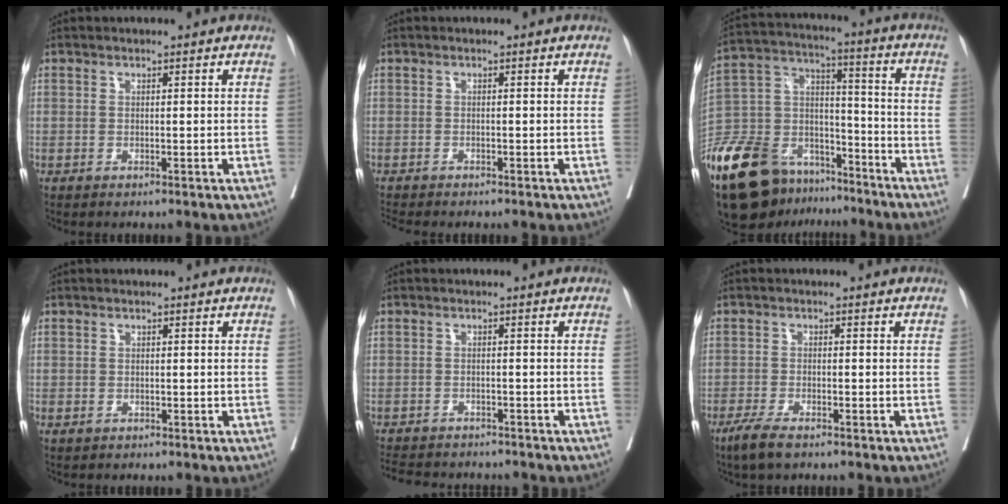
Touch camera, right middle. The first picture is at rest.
{"total": 3.5, "force": [-3.3, 0.1, 1.3], "torque": [-0.016, -0.010, -0.050]}
{"total": 19.9, "force": [-14.5, 9.6, 9.6], "torque": [-0.213, 0.022, -0.259]}
{"total": 0.5, "force": [-0.1, 0.5, 0.1], "torque": [-0.001, 0.004, 0.000]}
{"total": 10.7, "force": [-9.7, 2.8, 3.6], "torque": [-0.069, -0.006, -0.127]}
{"total": 4.2, "force": [-3.0, 0.8, 2.9], "torque": [-0.060, -0.009, -0.051]}